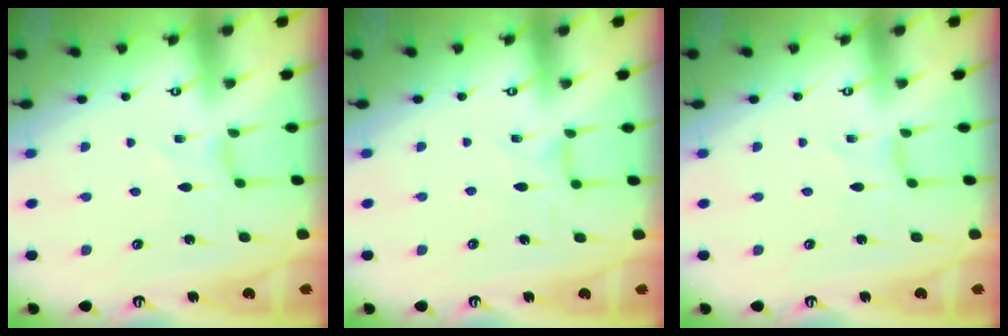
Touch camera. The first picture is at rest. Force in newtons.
{"total": 2.6, "press": 2.6, "slide": 0.5}
{"total": 0.0}